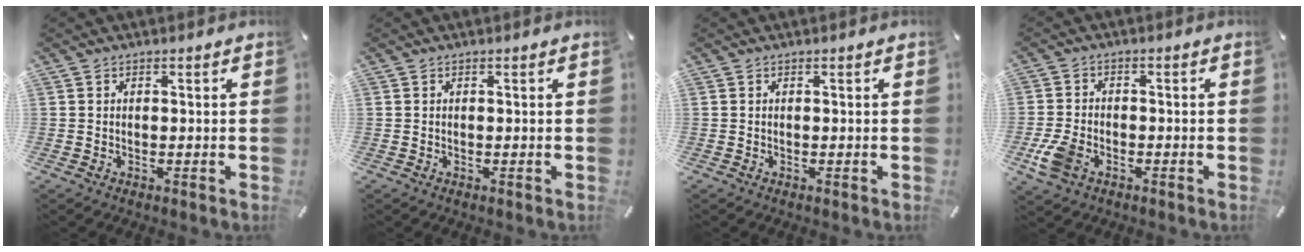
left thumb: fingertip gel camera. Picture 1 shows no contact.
{"total": 0.0}
{"total": 0.0}
{"total": 6.5, "force": [-2.7, 4.4, 4.0], "torque": [-0.100, 0.006, -0.053]}